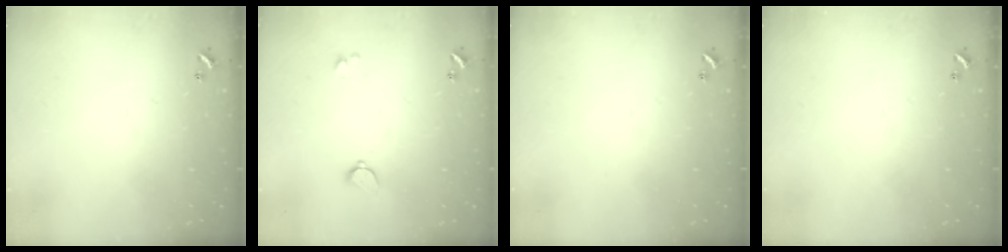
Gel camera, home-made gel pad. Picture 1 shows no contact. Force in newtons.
{"total": 1.7, "press": 1.6, "slide": 0.5}
{"total": 0.0}
{"total": 0.0}